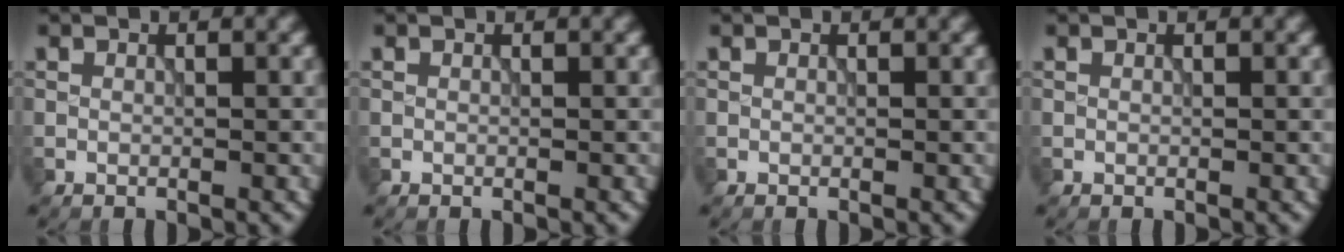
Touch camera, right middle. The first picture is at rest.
{"total": 0.0}
{"total": 0.0}
{"total": 0.0}